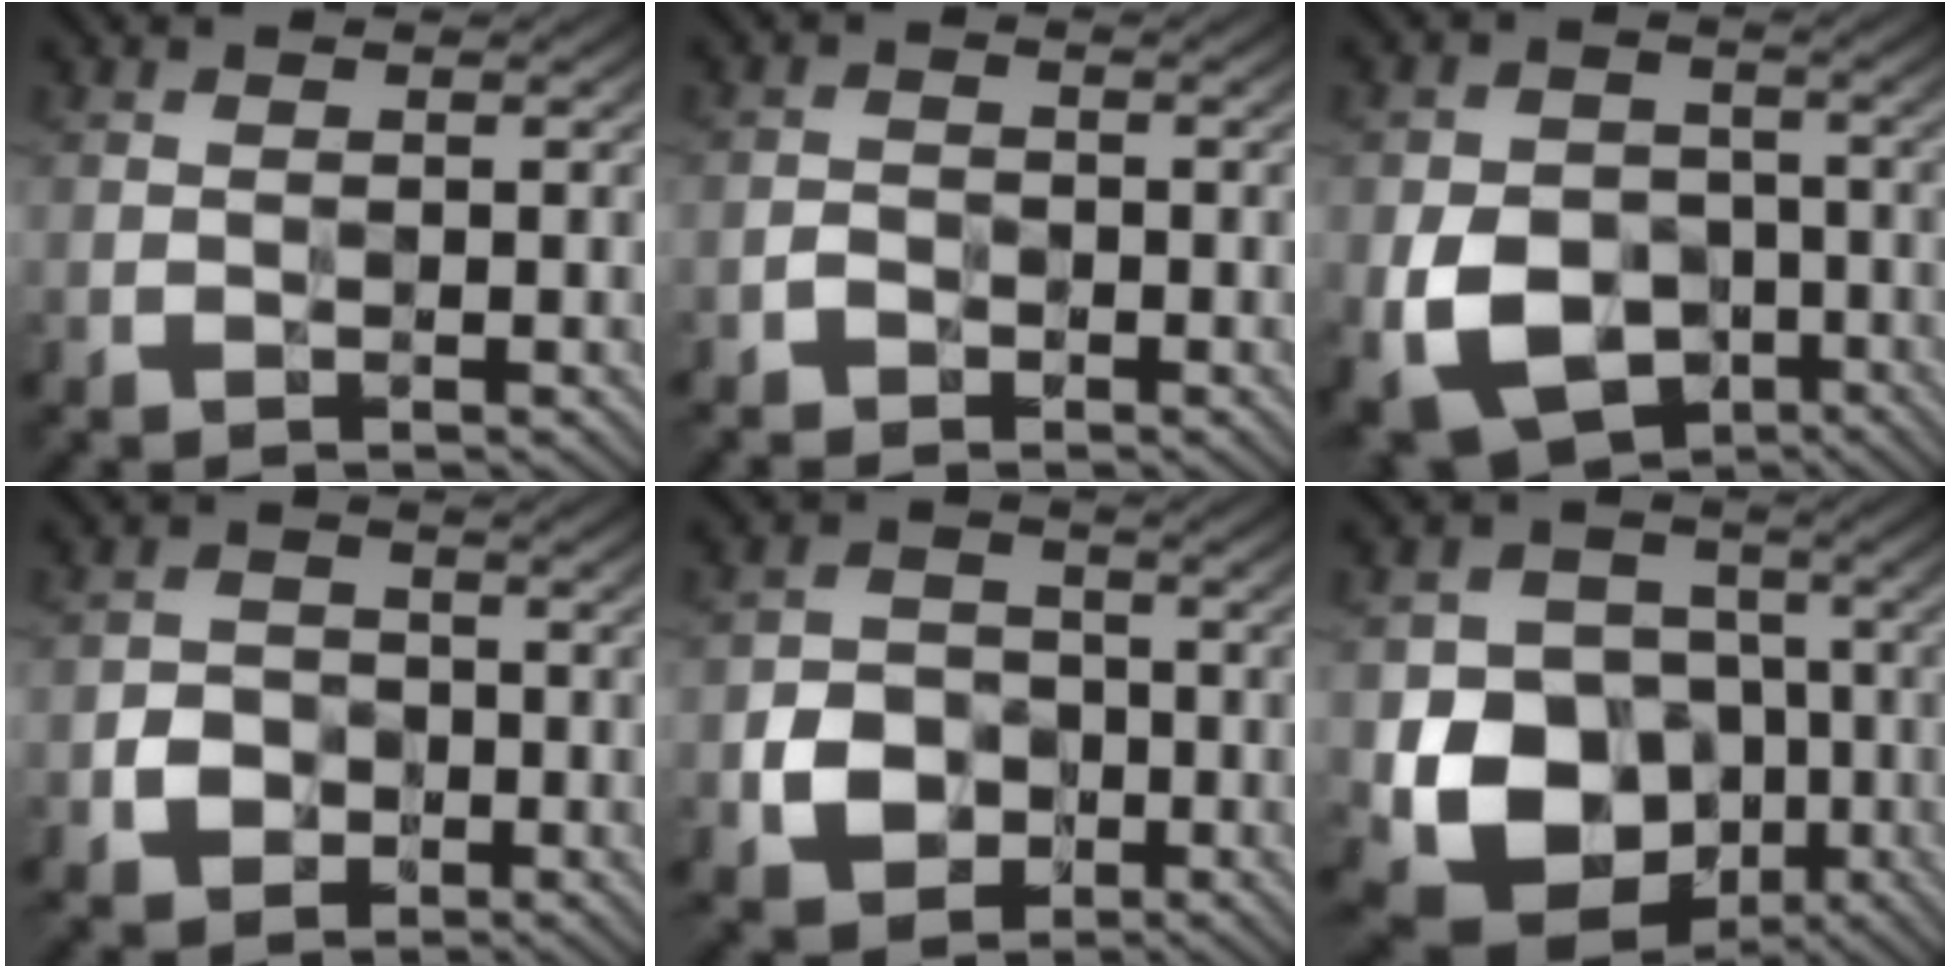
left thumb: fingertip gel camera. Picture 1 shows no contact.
{"total": 1.7, "force": [-1.3, 1.0, 0.4], "torque": [-0.007, 0.003, -0.030]}
{"total": 11.2, "force": [-4.0, 8.3, 6.3], "torque": [-0.134, -0.037, -0.077]}
{"total": 3.8, "force": [-1.6, 3.1, 1.4], "torque": [-0.025, -0.001, -0.033]}
{"total": 6.0, "force": [-2.1, 4.9, 2.8], "torque": [-0.057, -0.005, -0.046]}
{"total": 13.2, "force": [-3.8, 10.7, 6.8], "torque": [-0.152, -0.040, -0.073]}